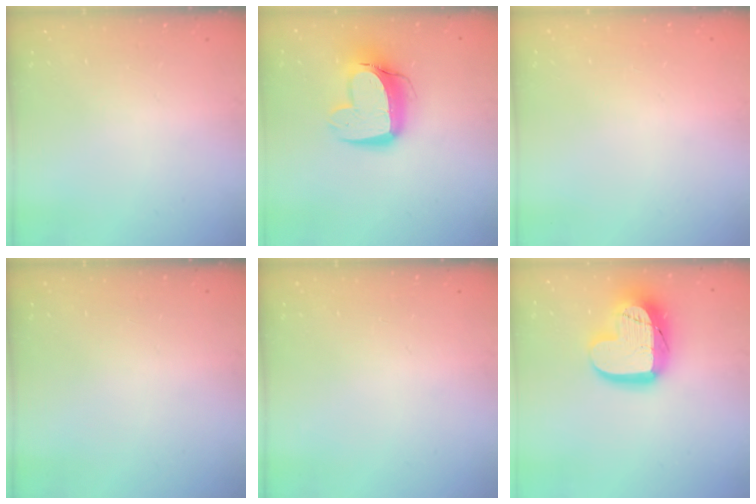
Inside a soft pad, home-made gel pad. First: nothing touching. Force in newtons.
{"total": 13.6, "press": 13.5, "slide": 1.4}
{"total": 0.0}
{"total": 0.0}
{"total": 0.0}
{"total": 18.4, "press": 18.3, "slide": 1.4}